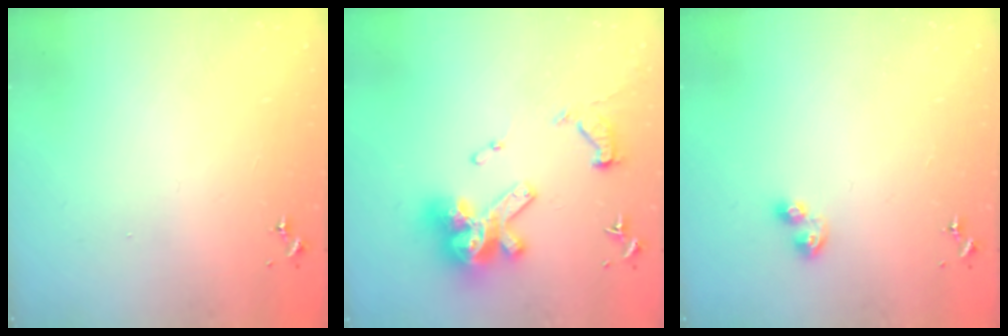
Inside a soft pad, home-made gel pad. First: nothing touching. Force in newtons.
{"total": 17.6, "press": 17.5, "slide": 1.6}
{"total": 5.8, "press": 5.8, "slide": 0.8}